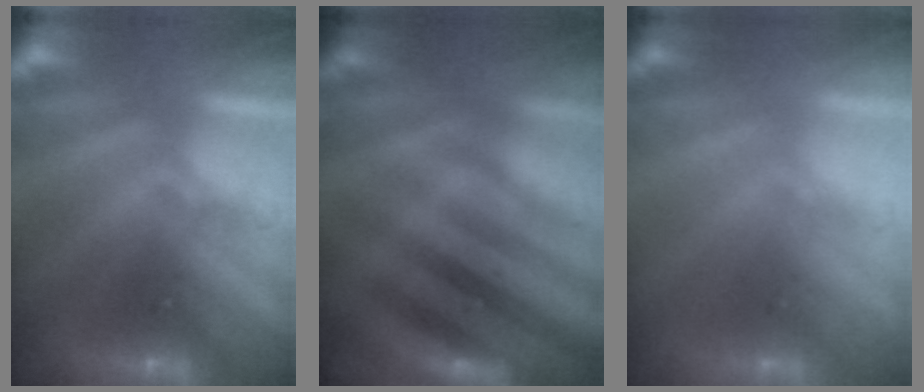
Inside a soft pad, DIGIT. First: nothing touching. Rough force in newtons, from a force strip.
{"total": 2.6}
{"total": 2.9}